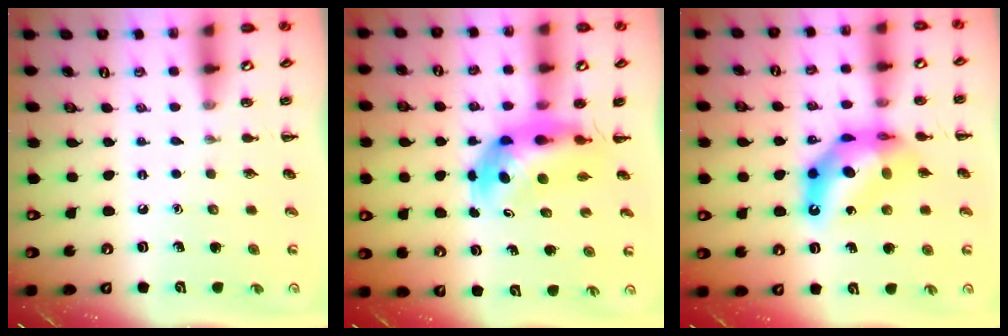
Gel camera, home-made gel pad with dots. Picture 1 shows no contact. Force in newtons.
{"total": 6.4, "press": 6.1, "slide": 1.9}
{"total": 13.0, "press": 12.5, "slide": 3.8}